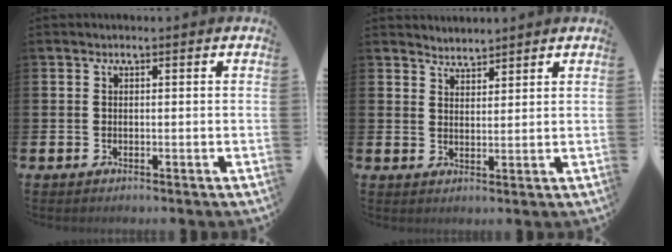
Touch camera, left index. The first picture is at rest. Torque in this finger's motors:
{"motor_torque": [0.25, -0.15, 0.20, 0.03]}